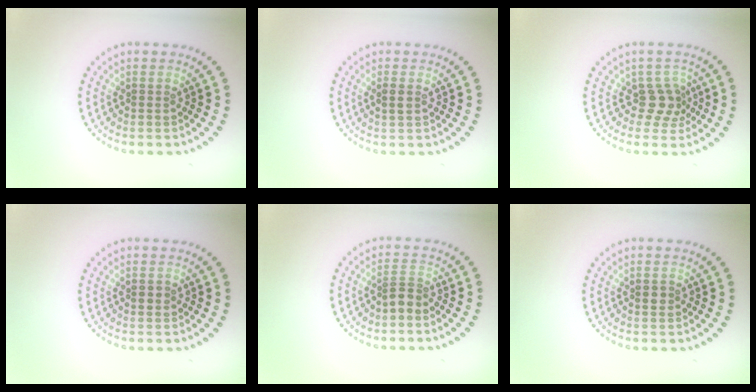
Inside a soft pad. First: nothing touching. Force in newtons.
{"total": 1.0, "press": 1.0, "slide": 0.2}
{"total": 2.5, "press": 1.8, "slide": 1.7}
{"total": 1.1, "press": 1.1, "slide": 0.1}
{"total": 1.5, "press": 1.1, "slide": 1.1}
{"total": 1.1, "press": 1.1, "slide": 0.0}